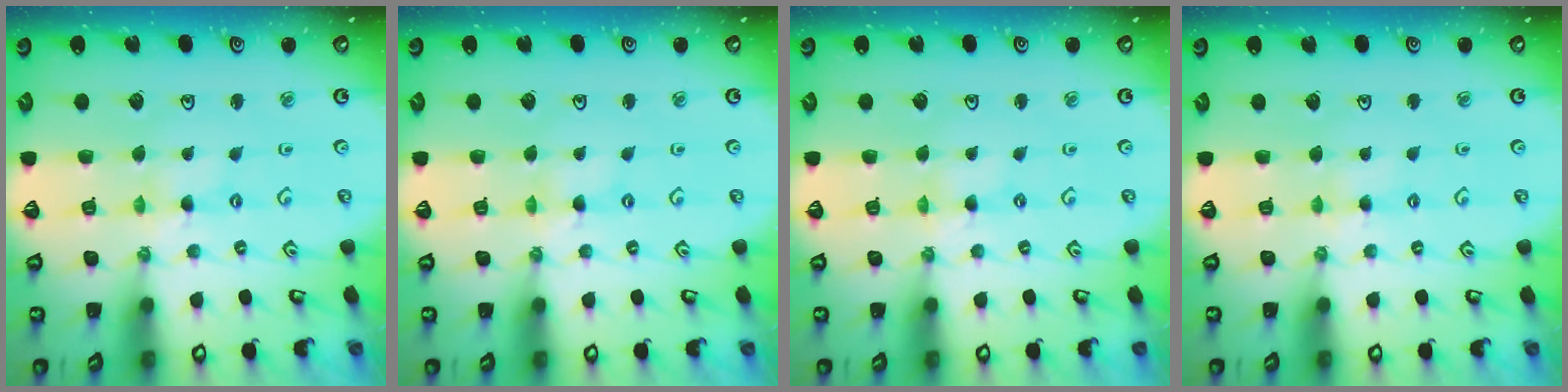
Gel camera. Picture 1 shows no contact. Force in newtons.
{"total": 0.7, "press": 0.7, "slide": 0.1}
{"total": 0.0}
{"total": 2.5, "press": 2.5, "slide": 0.3}